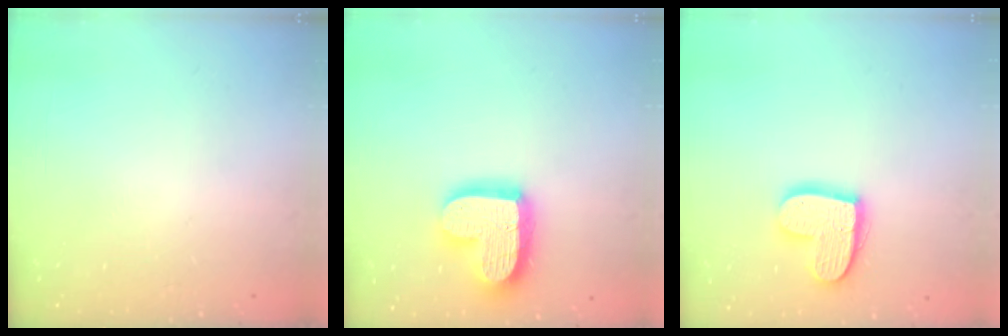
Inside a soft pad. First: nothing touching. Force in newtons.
{"total": 17.7, "press": 17.6, "slide": 1.3}
{"total": 13.2, "press": 13.1, "slide": 0.7}